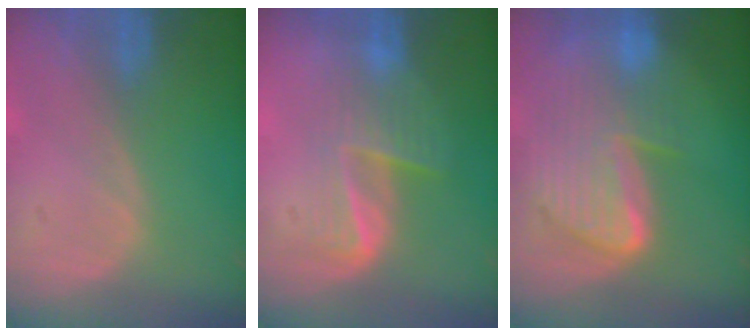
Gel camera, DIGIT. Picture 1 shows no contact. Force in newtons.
{"total": 6.9, "press": 5.6, "slide": 4.0}
{"total": 9.9, "press": 8.4, "slide": 5.1}